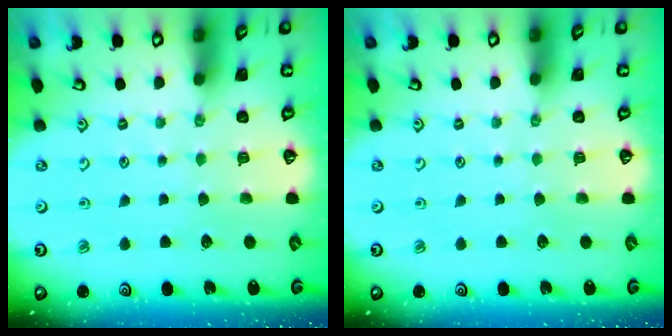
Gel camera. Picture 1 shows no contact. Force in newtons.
{"total": 0.0}